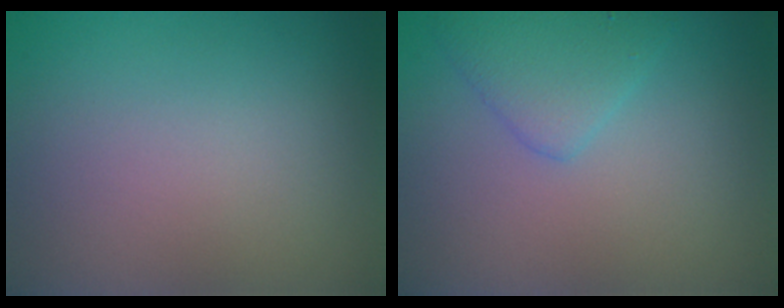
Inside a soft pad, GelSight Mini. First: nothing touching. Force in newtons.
{"total": 2.7, "press": 2.7, "slide": 0.2}